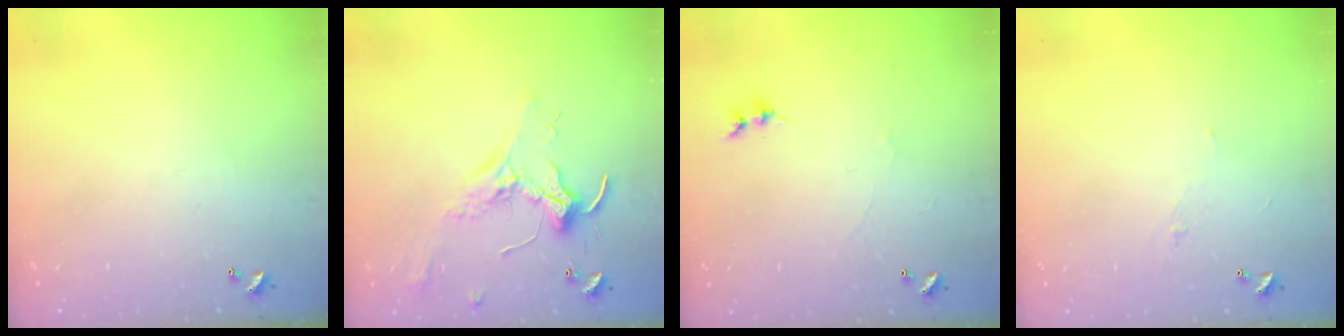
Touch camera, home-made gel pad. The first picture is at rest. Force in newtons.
{"total": 2.3, "press": 2.3, "slide": 0.5}
{"total": 0.0}
{"total": 2.0, "press": 1.9, "slide": 0.5}